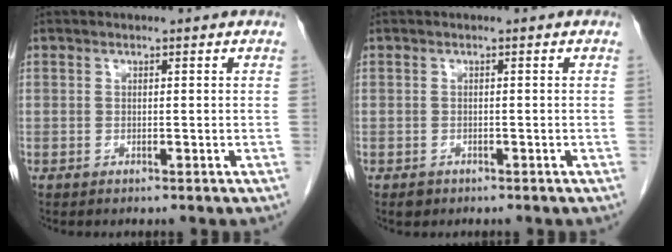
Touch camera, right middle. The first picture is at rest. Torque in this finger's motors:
{"motor_torque": [0.07, -0.03, -0.01, 0.00]}